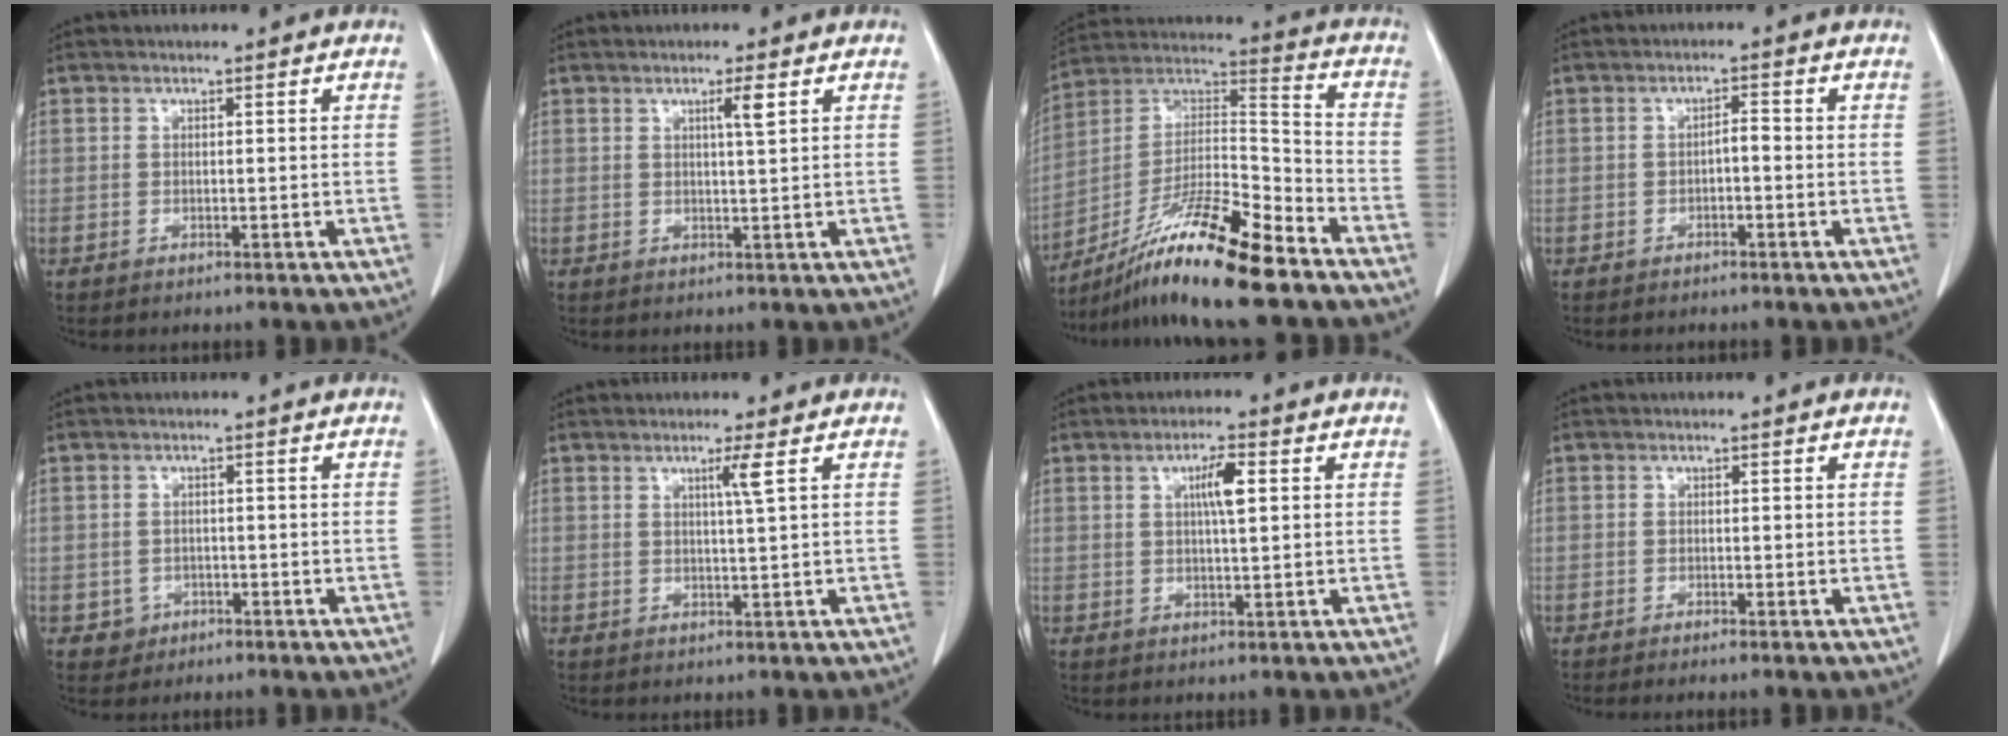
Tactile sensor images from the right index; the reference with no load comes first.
{"total": 2.4, "force": [1.0, -0.3, 2.1], "torque": [-0.038, -0.003, 0.018]}
{"total": 18.1, "force": [-13.2, 0.7, 12.4], "torque": [-0.236, -0.005, -0.237]}
{"total": 1.7, "force": [-0.5, 0.5, 1.5], "torque": [-0.022, 0.004, -0.010]}
{"total": 2.4, "force": [-1.0, 2.2, 0.1], "torque": [0.007, 0.011, -0.012]}
{"total": 2.3, "force": [1.0, -0.8, 2.0], "torque": [-0.038, -0.005, 0.020]}
{"total": 4.2, "force": [1.2, 0.5, 4.0], "torque": [-0.070, 0.003, 0.019]}
{"total": 0.8, "force": [-0.7, -0.2, 0.5], "torque": [-0.009, 0.001, -0.012]}